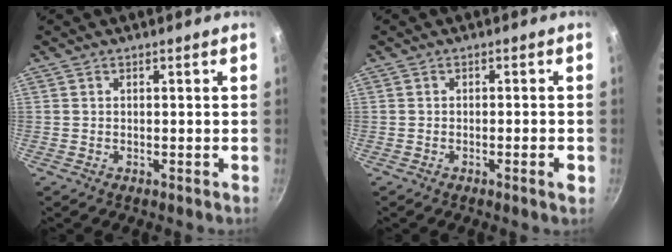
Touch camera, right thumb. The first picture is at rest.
{"total": 2.3, "force": [-0.9, 0.3, 2.2], "torque": [-0.030, 0.005, -0.013]}